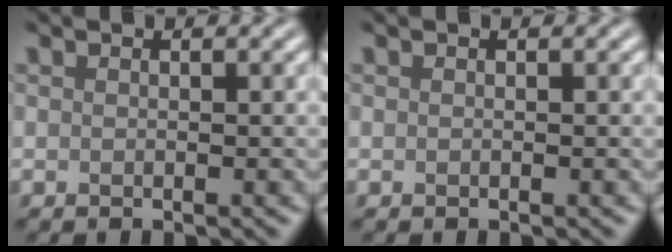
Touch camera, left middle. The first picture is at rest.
{"total": 0.0}